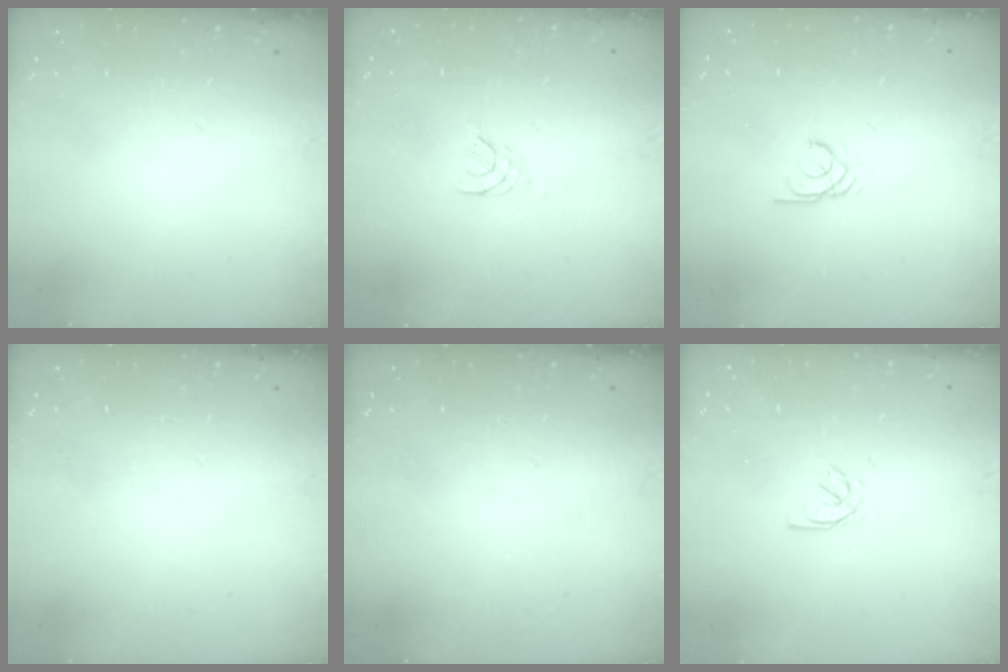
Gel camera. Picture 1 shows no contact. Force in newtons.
{"total": 2.0, "press": 1.9, "slide": 0.4}
{"total": 1.8, "press": 1.8, "slide": 0.2}
{"total": 0.0}
{"total": 0.0}
{"total": 2.0, "press": 2.0, "slide": 0.4}